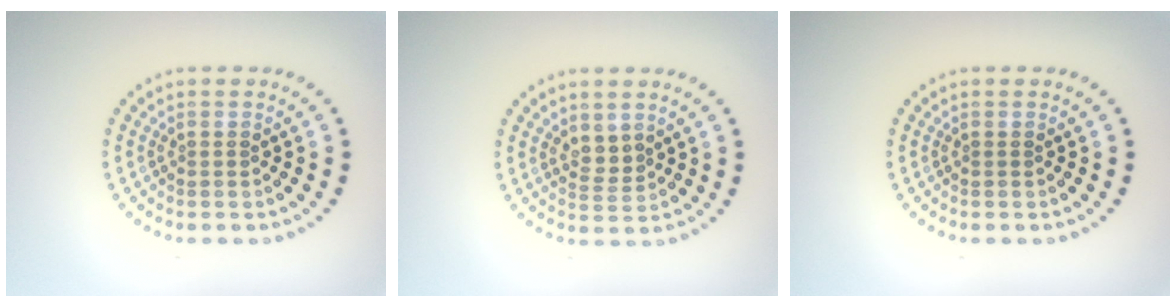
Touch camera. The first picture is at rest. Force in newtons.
{"total": 1.6, "press": 1.2, "slide": 1.0}
{"total": 0.0}